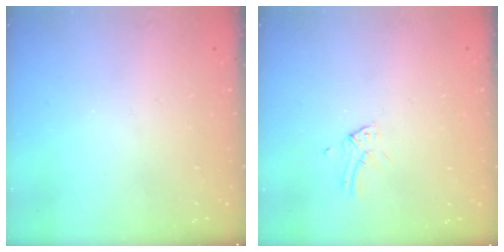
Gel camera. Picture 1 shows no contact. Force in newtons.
{"total": 2.1, "press": 2.1, "slide": 0.1}